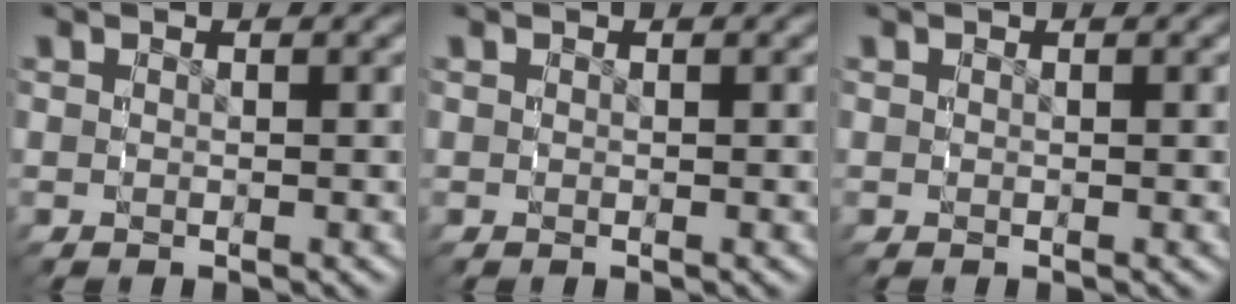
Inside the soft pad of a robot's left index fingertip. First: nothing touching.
{"total": 0.0}
{"total": 0.0}